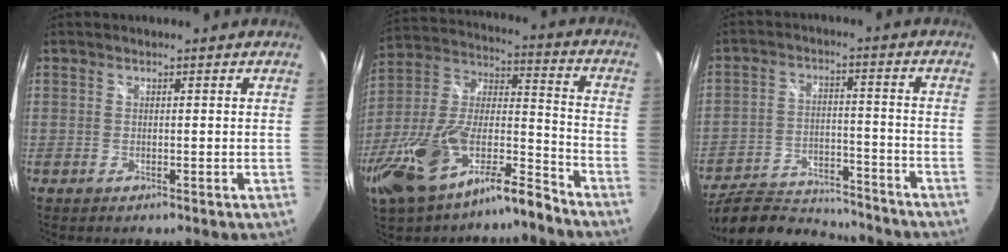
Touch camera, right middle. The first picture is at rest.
{"total": 20.2, "force": [-14.3, 6.0, 13.0], "torque": [-0.261, -0.015, -0.263]}
{"total": 17.3, "force": [-15.4, 4.5, 6.3], "torque": [-0.129, -0.009, -0.233]}